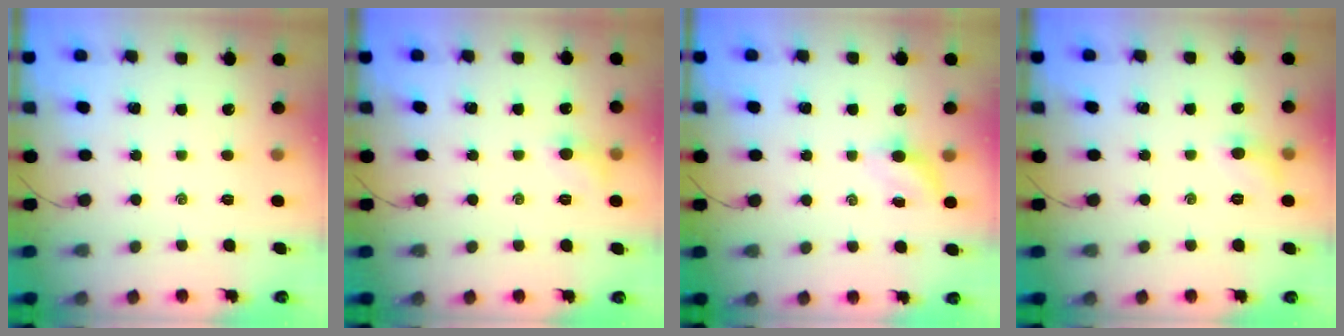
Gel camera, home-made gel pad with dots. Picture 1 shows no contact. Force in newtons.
{"total": 5.9, "press": 5.6, "slide": 2.1}
{"total": 4.7, "press": 4.6, "slide": 1.1}
{"total": 6.3, "press": 6.0, "slide": 1.8}